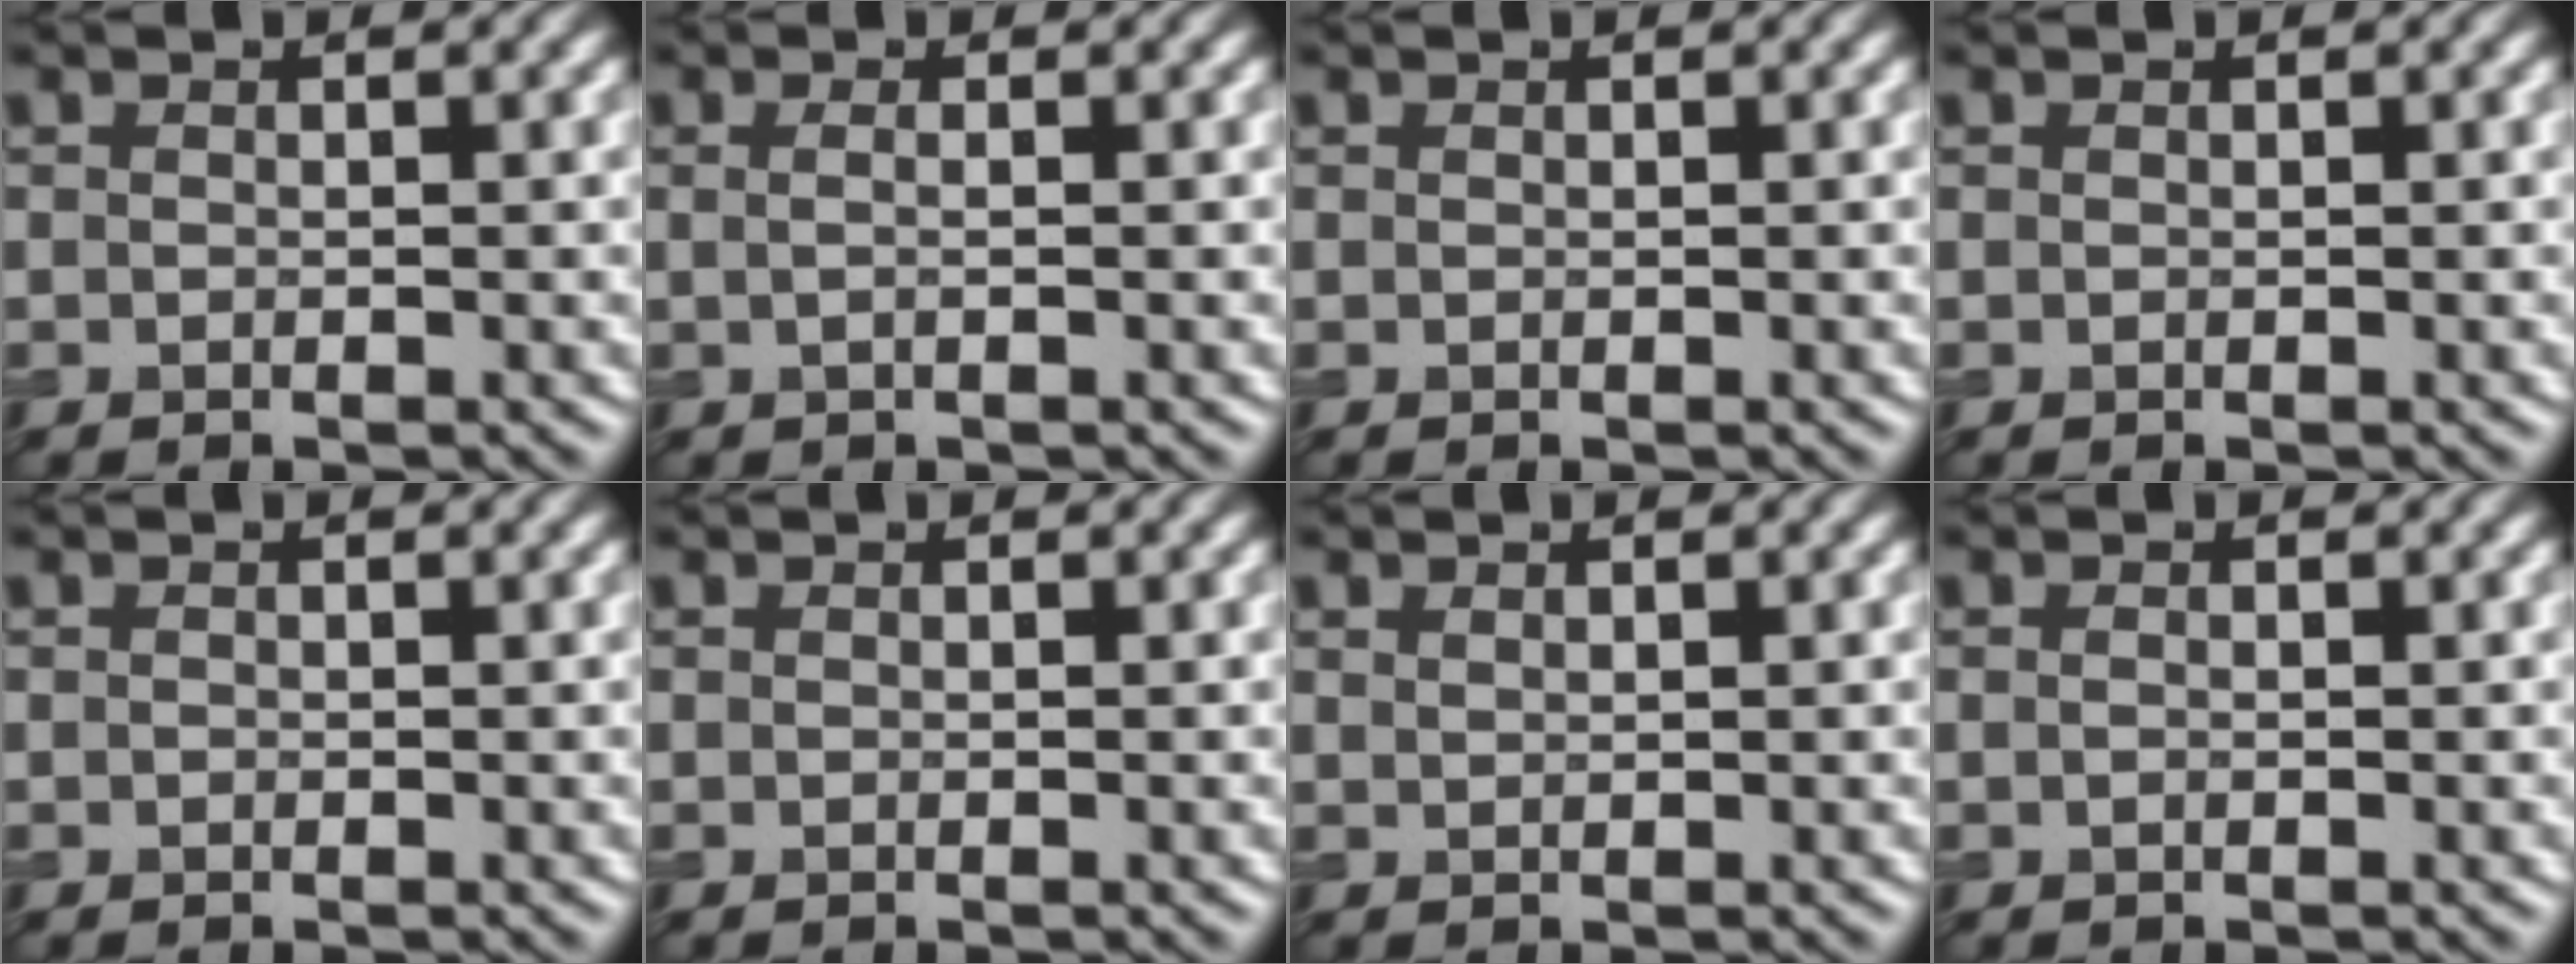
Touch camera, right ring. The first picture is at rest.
{"total": 1.2, "force": [0.4, 0.6, 1.0], "torque": [-0.009, -0.005, -0.005]}
{"total": 0.0}
{"total": 0.0}
{"total": 0.0}
{"total": 0.0}
{"total": 0.6, "force": [0.5, 0.2, 0.1], "torque": [-0.002, 0.001, 0.014]}
{"total": 0.0}